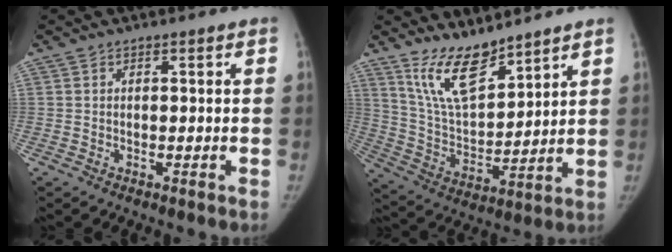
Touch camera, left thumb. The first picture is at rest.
{"total": 12.0, "force": [9.6, 4.1, 6.0], "torque": [-0.087, -0.071, 0.195]}